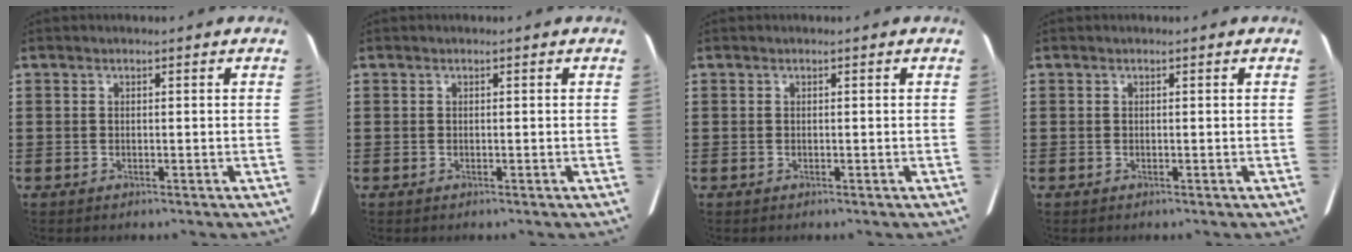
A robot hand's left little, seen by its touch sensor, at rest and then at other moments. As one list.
[{"total": 0.0}, {"total": 0.0}, {"total": 0.0}]